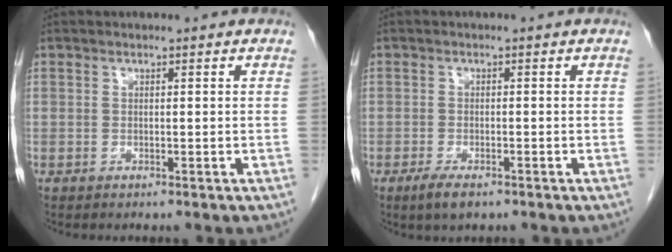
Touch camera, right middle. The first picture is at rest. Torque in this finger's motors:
{"motor_torque": [0.34, -0.09, -0.01, -0.02]}